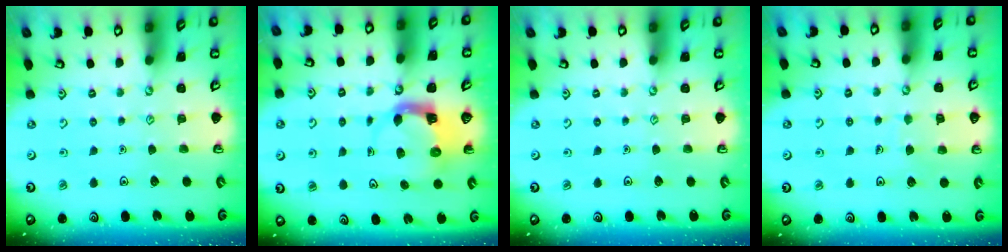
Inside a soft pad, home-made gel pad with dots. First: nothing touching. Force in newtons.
{"total": 3.9, "press": 3.9, "slide": 0.6}
{"total": 0.0}
{"total": 5.4, "press": 5.4, "slide": 0.4}